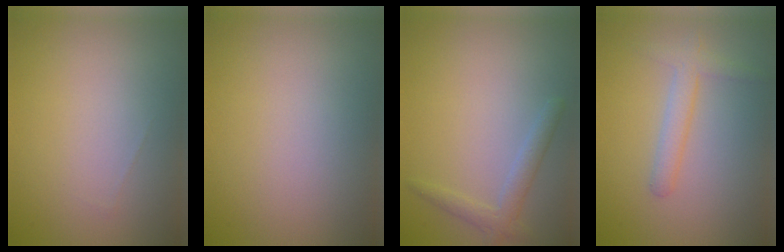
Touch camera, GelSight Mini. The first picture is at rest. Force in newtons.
{"total": 0.0}
{"total": 1.9, "press": 1.9, "slide": 0.1}
{"total": 2.1, "press": 2.1, "slide": 0.1}